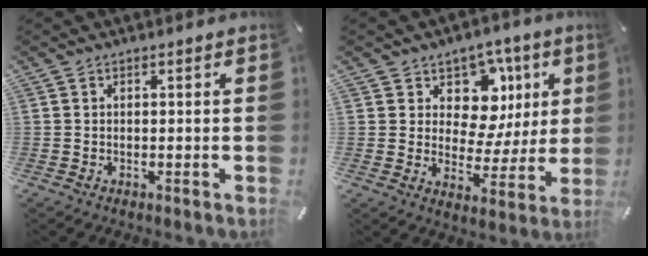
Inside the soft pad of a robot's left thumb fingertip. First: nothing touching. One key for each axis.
{"total": 11.2, "fx": 4.4, "fy": 9.0, "fz": 4.9, "tx": -0.049, "ty": -0.043, "tz": 0.079}